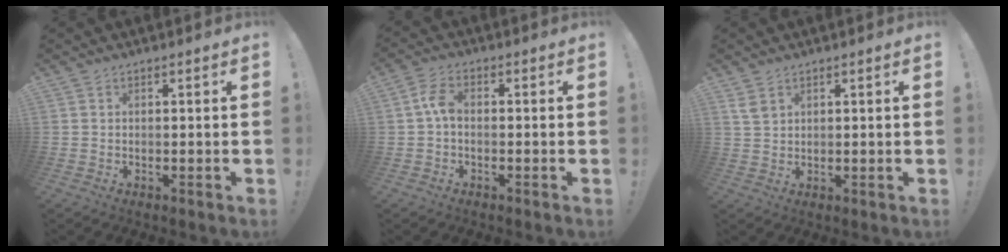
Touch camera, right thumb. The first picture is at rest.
{"total": 4.7, "force": [-0.2, 2.5, 4.0], "torque": [-0.091, 0.009, -0.003]}
{"total": 3.6, "force": [2.2, 2.0, 2.0], "torque": [-0.034, -0.008, 0.041]}